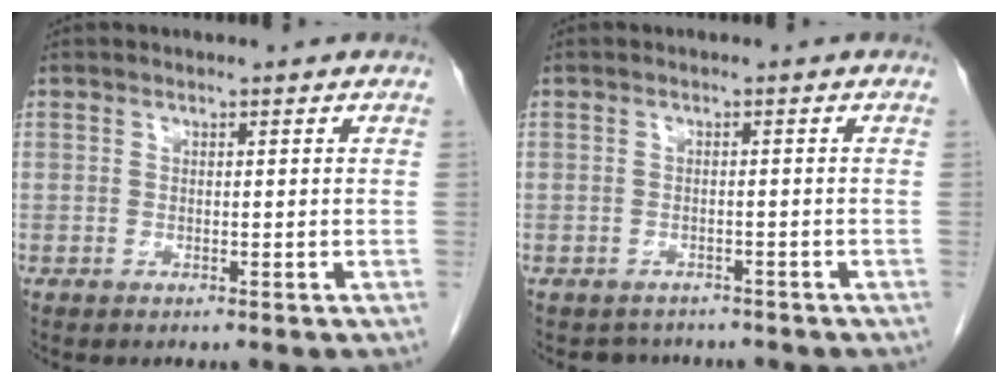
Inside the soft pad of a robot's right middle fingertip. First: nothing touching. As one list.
[{"total": 3.2, "force": [-2.9, 1.4, -0.1], "torque": [-0.004, 0.002, -0.040]}]